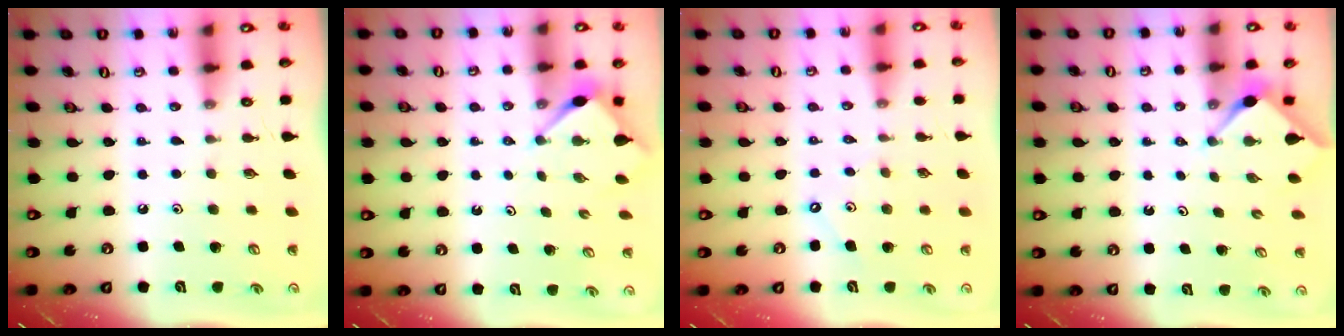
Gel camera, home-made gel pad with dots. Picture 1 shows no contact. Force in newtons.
{"total": 3.2, "press": 3.2, "slide": 0.3}
{"total": 3.4, "press": 3.4, "slide": 0.5}
{"total": 2.9, "press": 2.9, "slide": 0.3}